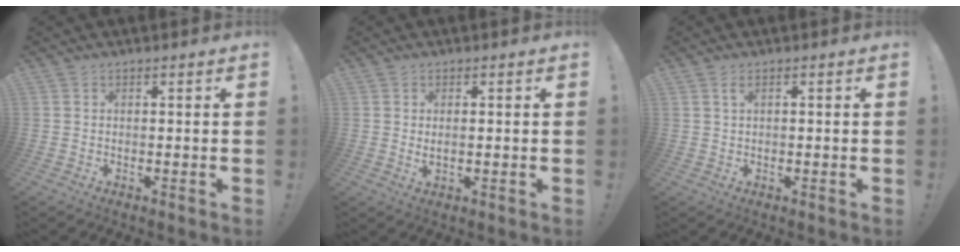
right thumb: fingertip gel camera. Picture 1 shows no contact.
{"total": 1.8, "force": [1.0, 0.5, 1.4], "torque": [-0.012, -0.006, 0.014]}
{"total": 1.4, "force": [0.8, 0.4, 1.1], "torque": [-0.024, 0.003, 0.014]}